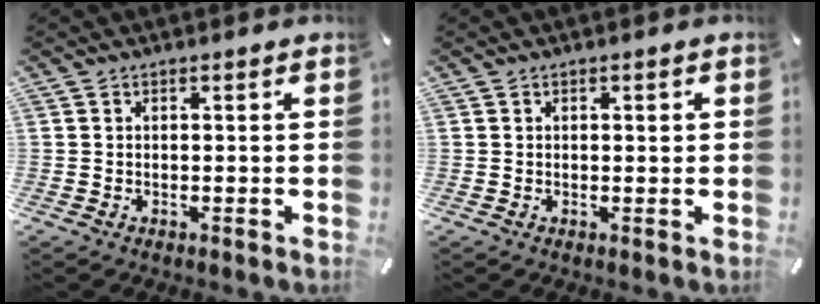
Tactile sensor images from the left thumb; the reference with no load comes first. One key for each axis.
{"total": 0.7, "fx": 0.2, "fy": 0.4, "fz": 0.5, "tx": -0.010, "ty": 0.003, "tz": 0.003}